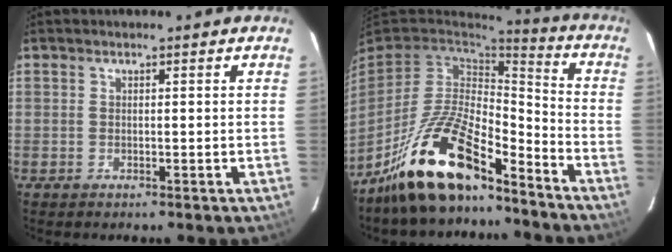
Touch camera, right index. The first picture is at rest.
{"total": 17.6, "force": [-12.9, 5.7, 10.6], "torque": [-0.223, -0.004, -0.239]}